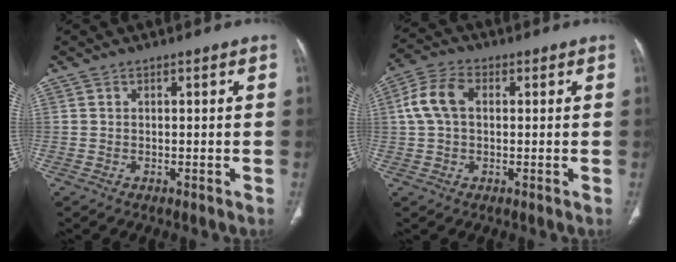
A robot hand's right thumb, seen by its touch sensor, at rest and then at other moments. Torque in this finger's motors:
{"motor_torque": [-0.25, 0.44, 0.29, -0.29, 0.07]}